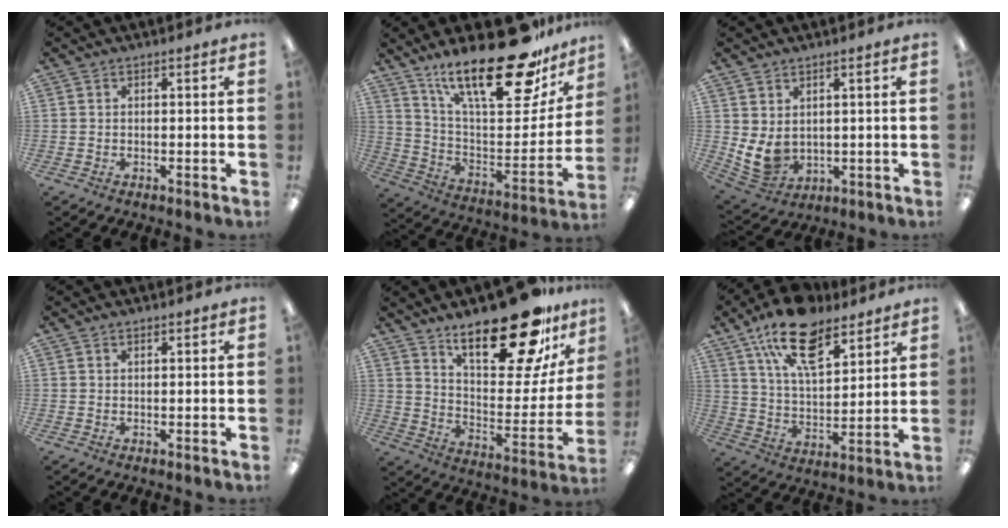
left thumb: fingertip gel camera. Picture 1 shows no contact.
{"total": 27.6, "force": [19.5, 9.3, 17.2], "torque": [-0.261, -0.124, 0.324]}
{"total": 6.4, "force": [1.5, 4.8, 4.0], "torque": [-0.100, -0.015, 0.028]}
{"total": 0.6, "force": [0.5, 0.3, 0.3], "torque": [-0.007, 0.003, 0.008]}
{"total": 25.5, "force": [18.0, 8.7, 15.8], "torque": [-0.224, -0.117, 0.294]}
{"total": 17.5, "force": [11.6, 8.2, 10.3], "torque": [-0.177, -0.048, 0.204]}